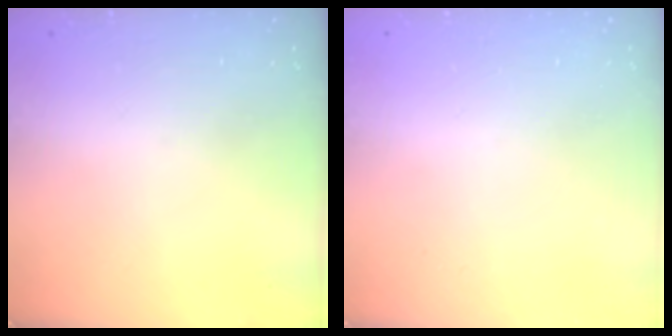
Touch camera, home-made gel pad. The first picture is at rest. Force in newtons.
{"total": 0.0}